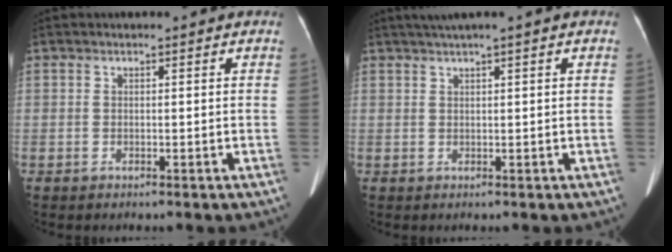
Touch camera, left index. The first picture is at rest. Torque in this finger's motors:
{"motor_torque": [0.04, -0.10, -0.04, 0.00]}